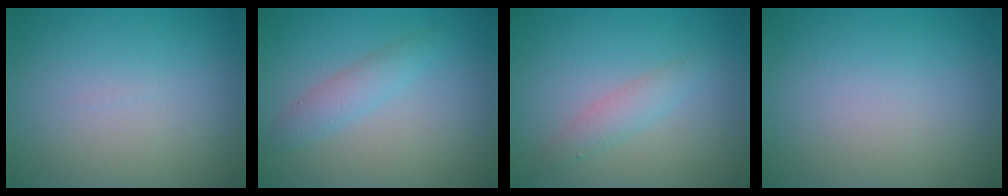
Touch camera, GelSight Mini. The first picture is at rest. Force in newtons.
{"total": 2.0, "press": 2.0, "slide": 0.0}
{"total": 1.8, "press": 1.8, "slide": 0.1}
{"total": 0.0}